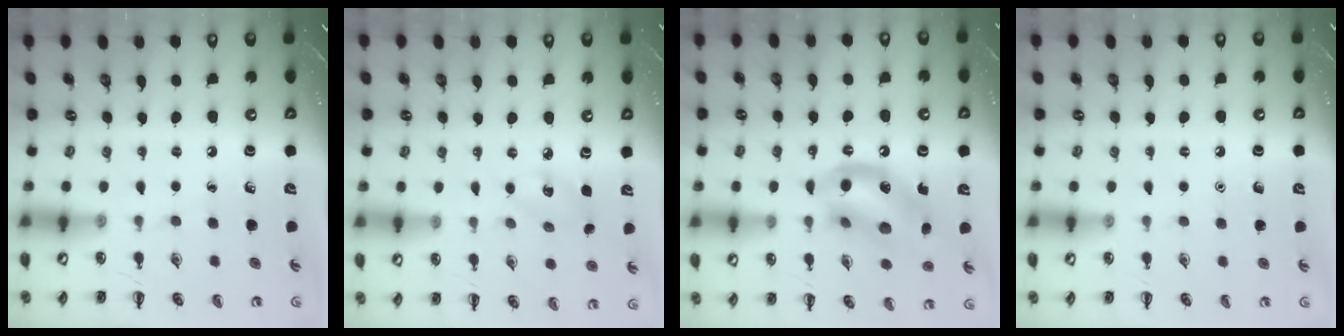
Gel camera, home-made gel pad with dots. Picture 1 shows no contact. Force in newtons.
{"total": 3.5, "press": 3.5, "slide": 0.8}
{"total": 13.9, "press": 13.7, "slide": 2.5}
{"total": 1.6, "press": 1.6, "slide": 0.1}